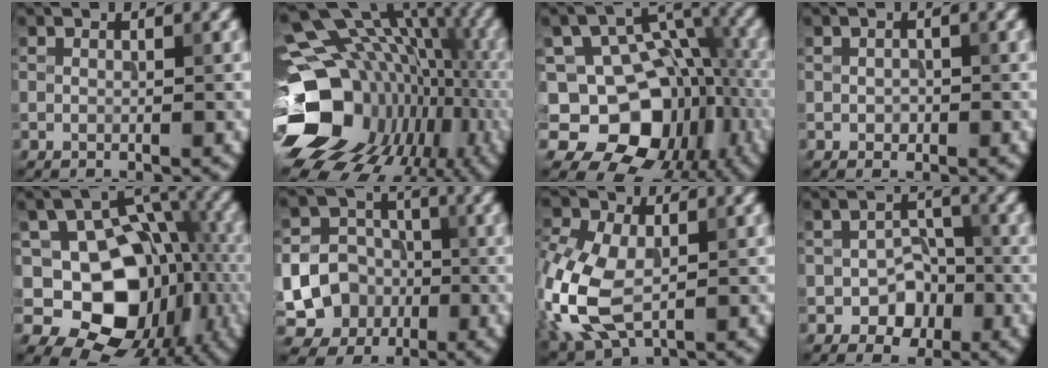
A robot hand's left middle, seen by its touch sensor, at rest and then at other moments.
{"total": 18.6, "force": [-4.4, 14.1, 11.4], "torque": [-0.172, 0.023, -0.042]}
{"total": 12.3, "force": [-3.7, 9.1, 7.4], "torque": [-0.094, 0.003, -0.061]}
{"total": 0.8, "force": [-0.1, 0.7, 0.4], "torque": [-0.007, -0.005, -0.004]}
{"total": 13.1, "force": [-2.5, 9.5, 8.6], "torque": [-0.114, -0.003, -0.042]}
{"total": 14.7, "force": [-3.6, 13.8, 3.9], "torque": [-0.112, -0.020, -0.074]}
{"total": 9.7, "force": [-1.5, 6.4, 7.2], "torque": [-0.190, -0.013, -0.032]}
{"total": 4.1, "force": [-1.5, 3.0, 2.4], "torque": [-0.029, 0.000, -0.026]}